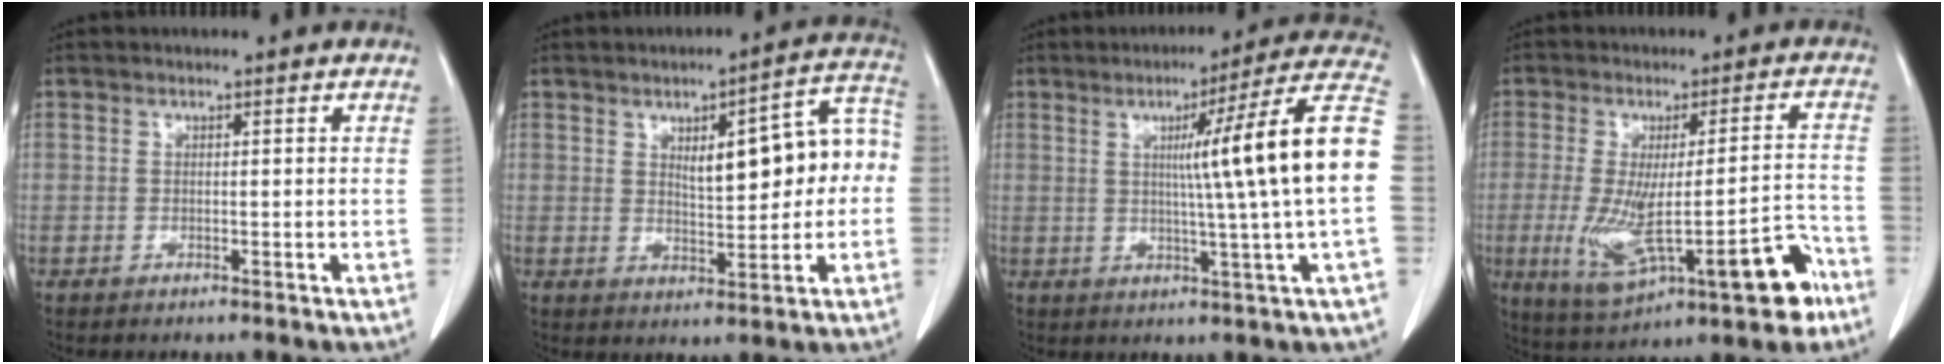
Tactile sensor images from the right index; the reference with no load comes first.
{"total": 11.7, "force": [1.2, 3.7, 11.1], "torque": [-0.141, 0.039, 0.021]}
{"total": 16.9, "force": [1.3, -2.6, 16.7], "torque": [-0.216, 0.010, 0.008]}
{"total": 15.0, "force": [-5.7, 3.2, 13.4], "torque": [-0.217, 0.004, -0.068]}